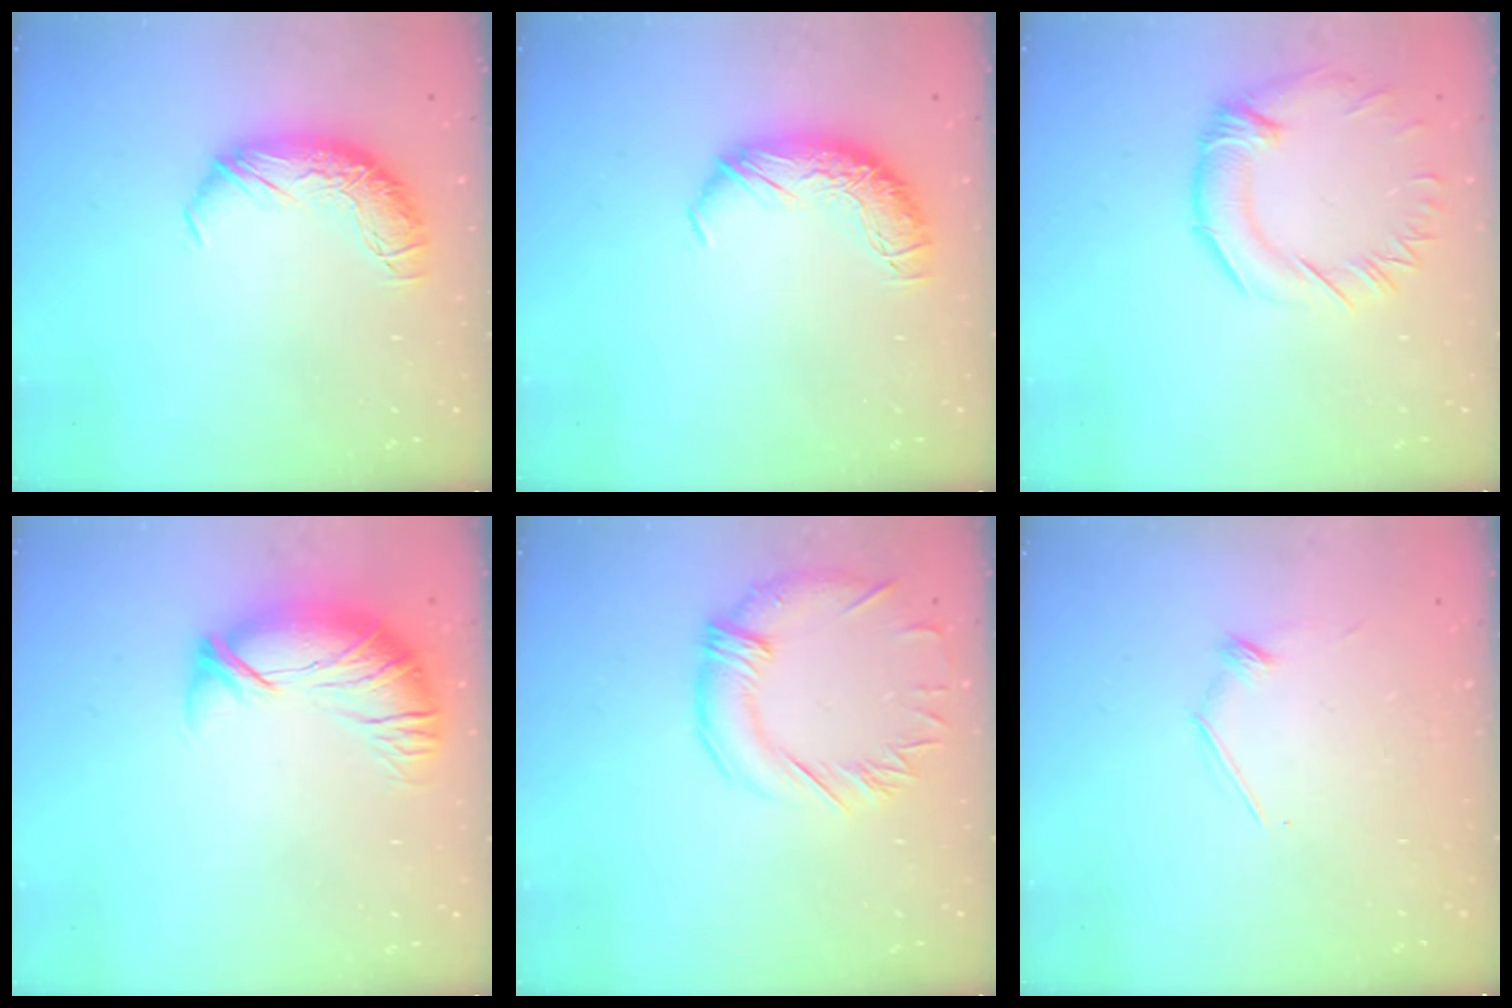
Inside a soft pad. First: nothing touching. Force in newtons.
{"total": 0.0}
{"total": 1.3, "press": 0.4, "slide": 1.3}
{"total": 2.9, "press": 1.0, "slide": 2.7}
{"total": 1.9, "press": 1.6, "slide": 1.1}
{"total": 7.1, "press": 7.0, "slide": 1.0}